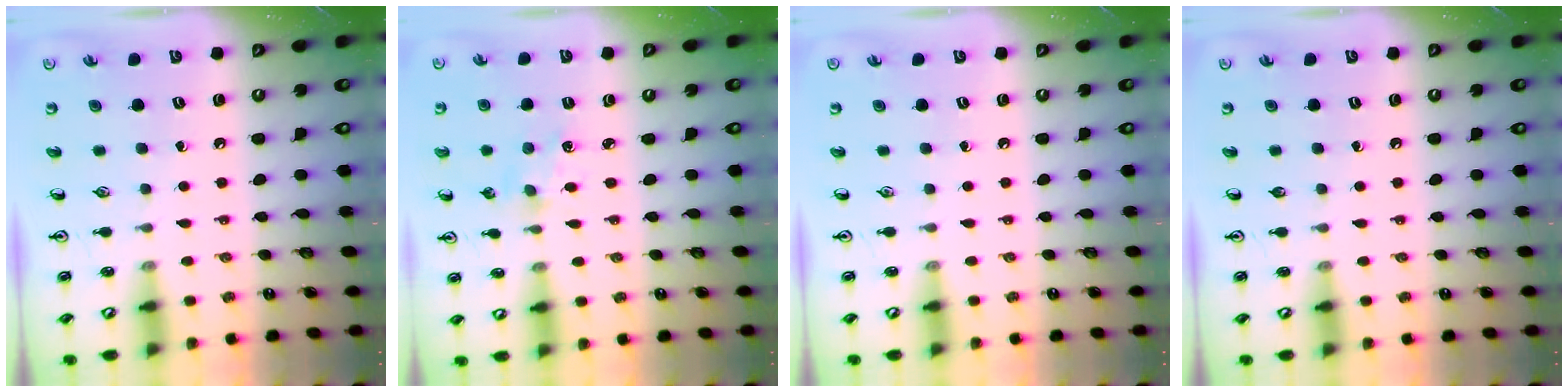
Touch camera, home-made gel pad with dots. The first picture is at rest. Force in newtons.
{"total": 1.7, "press": 1.7, "slide": 0.3}
{"total": 0.0}
{"total": 0.0}